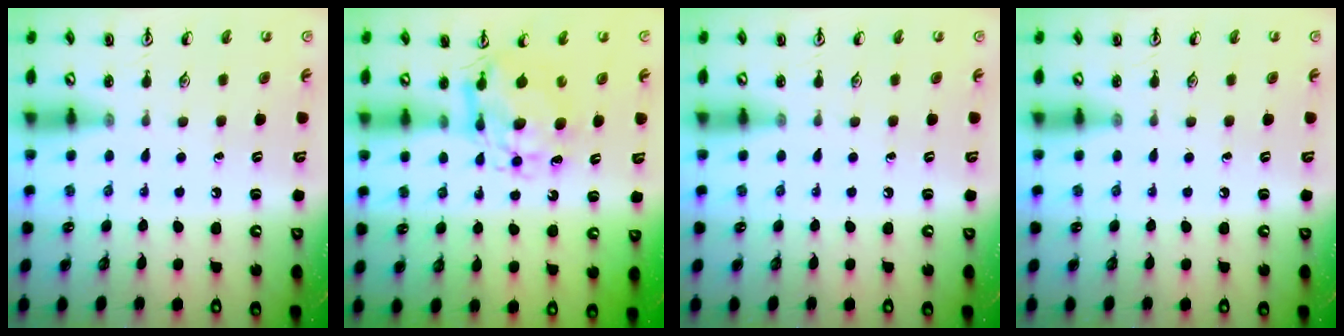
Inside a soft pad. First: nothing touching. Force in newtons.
{"total": 8.8, "press": 8.8, "slide": 0.9}
{"total": 0.0}
{"total": 0.0}